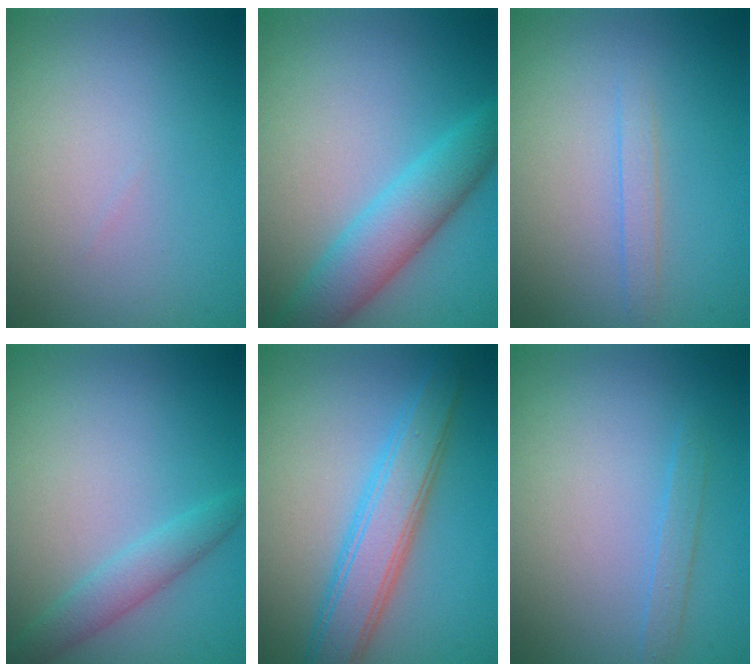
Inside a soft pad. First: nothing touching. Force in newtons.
{"total": 4.8, "press": 4.7, "slide": 0.3}
{"total": 1.1, "press": 1.1, "slide": 0.0}
{"total": 2.3, "press": 2.3, "slide": 0.1}
{"total": 4.8, "press": 4.8, "slide": 0.1}
{"total": 1.1, "press": 1.1, "slide": 0.1}